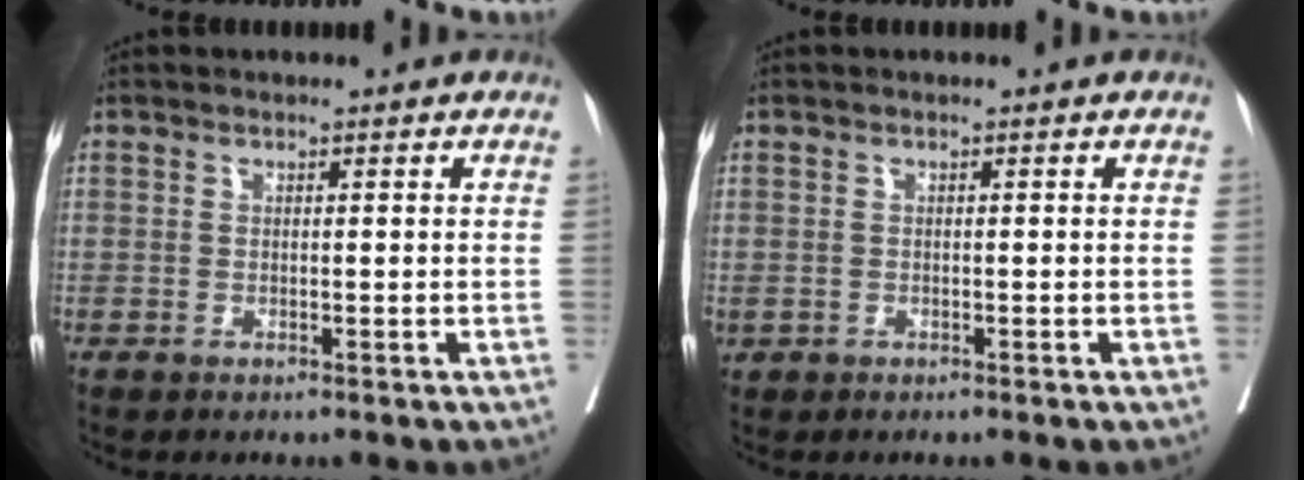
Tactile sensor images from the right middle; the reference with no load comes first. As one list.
[{"total": 0.5, "force": [-0.1, 0.5, 0.2], "torque": [-0.005, 0.004, 0.005]}]